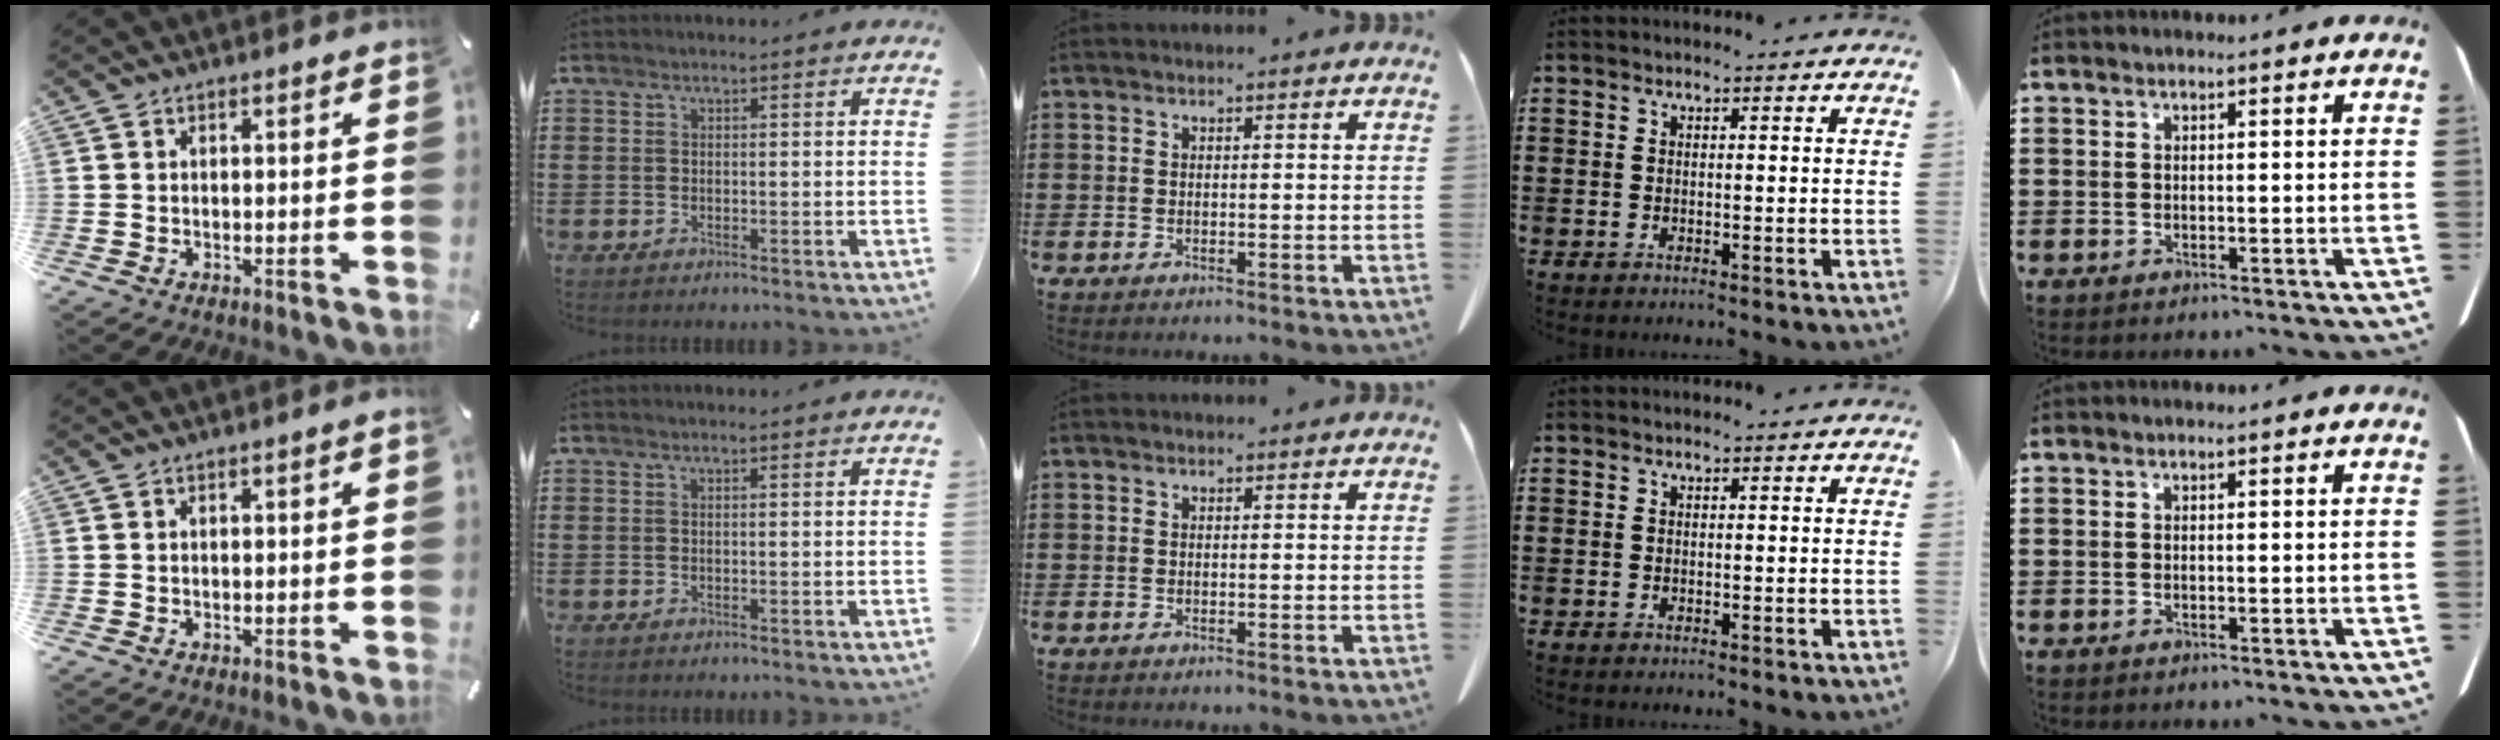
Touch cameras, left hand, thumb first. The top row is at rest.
{"thumb": {"total": 0.6, "force": [0.0, 0.0, 0.6], "torque": [-0.009, 0.000, 0.000]}}